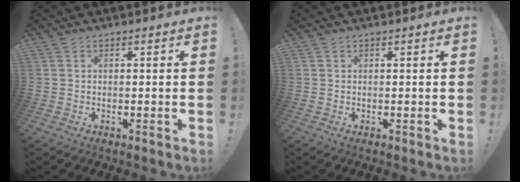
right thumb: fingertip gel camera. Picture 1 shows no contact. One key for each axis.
{"total": 0.0}